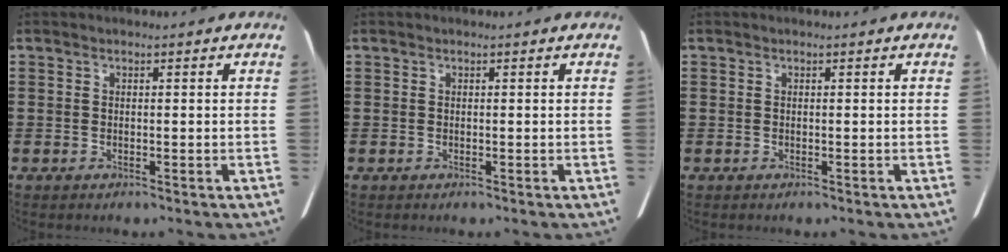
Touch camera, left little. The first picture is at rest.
{"total": 0.0}
{"total": 0.0}